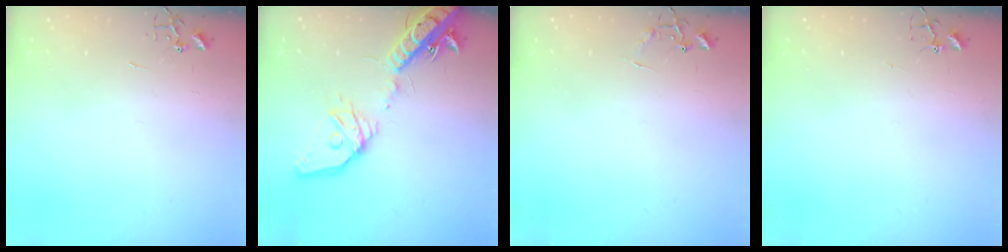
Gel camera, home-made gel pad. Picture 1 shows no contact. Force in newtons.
{"total": 20.1, "press": 19.7, "slide": 3.9}
{"total": 6.4, "press": 6.4, "slide": 0.4}
{"total": 3.2, "press": 3.2, "slide": 0.3}